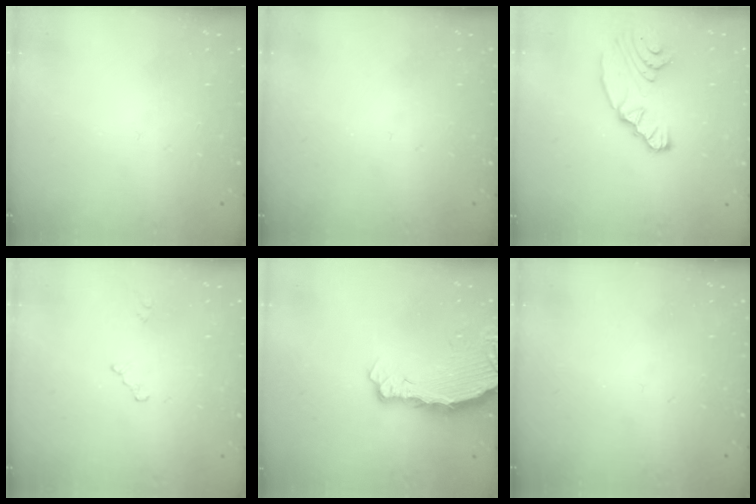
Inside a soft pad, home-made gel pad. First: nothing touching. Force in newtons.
{"total": 0.0}
{"total": 11.5, "press": 10.7, "slide": 4.2}
{"total": 0.8, "press": 0.8, "slide": 0.2}
{"total": 3.8, "press": 3.8, "slide": 0.4}
{"total": 0.0}